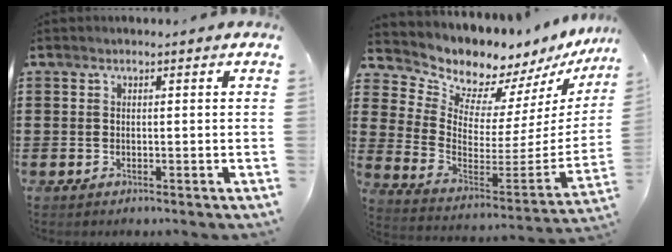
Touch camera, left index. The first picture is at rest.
{"total": 7.9, "force": [7.7, 1.8, -0.2], "torque": [-0.053, -0.076, 0.136]}